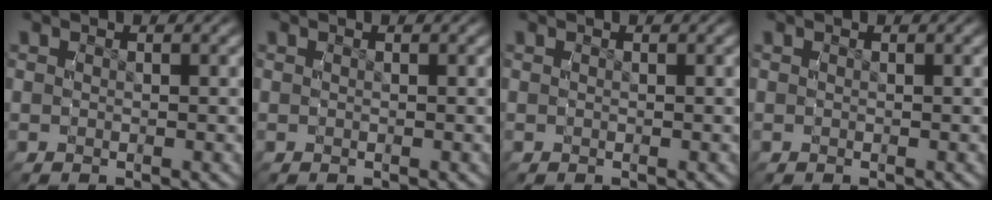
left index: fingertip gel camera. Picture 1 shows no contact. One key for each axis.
{"total": 0.0}
{"total": 0.0}
{"total": 0.0}